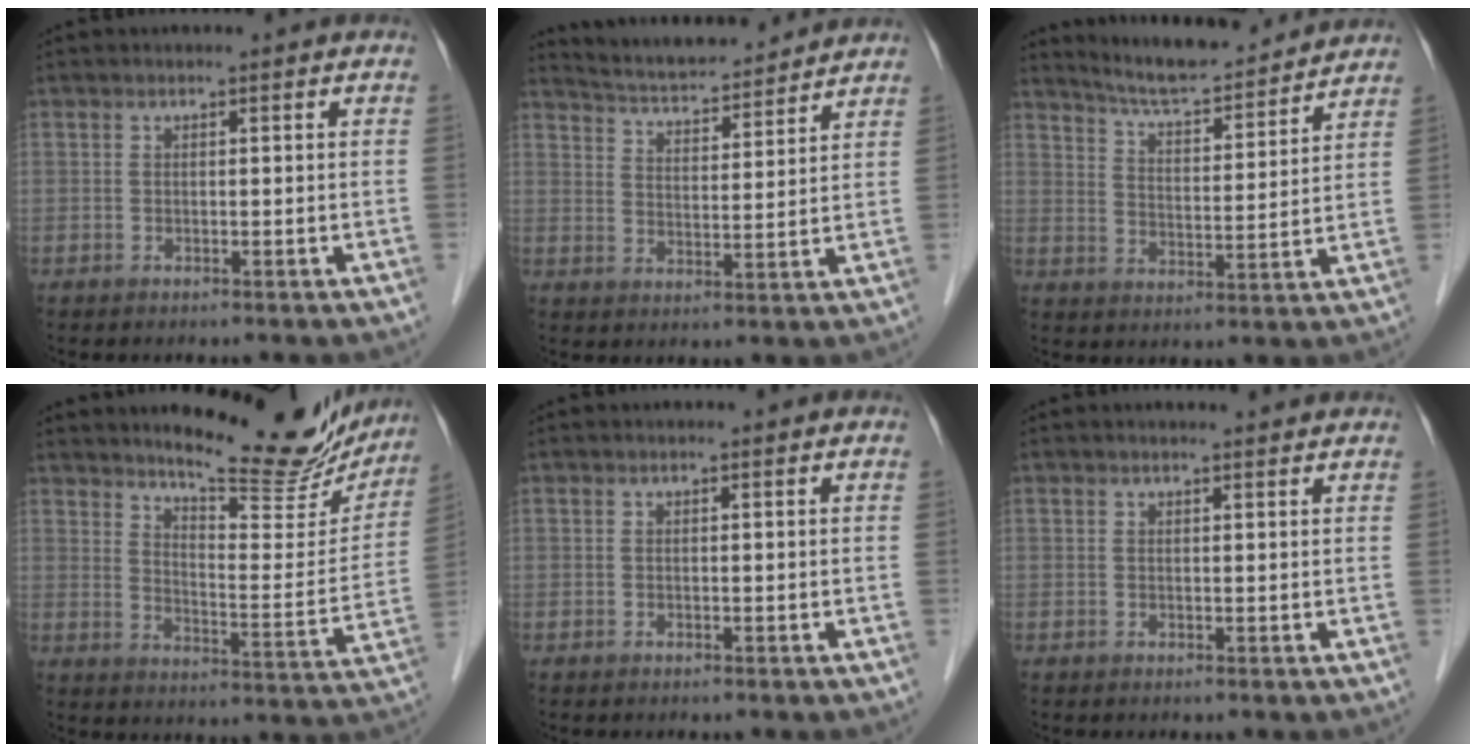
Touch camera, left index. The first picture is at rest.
{"total": 11.9, "force": [11.4, 1.5, 3.2], "torque": [-0.059, 0.015, 0.177]}
{"total": 13.2, "force": [12.5, 1.4, 4.1], "torque": [-0.070, 0.006, 0.188]}
{"total": 17.4, "force": [15.5, 3.7, 7.0], "torque": [-0.086, -0.045, 0.196]}
{"total": 0.0}
{"total": 2.7, "force": [2.6, 0.3, 0.7], "torque": [-0.014, 0.010, 0.029]}